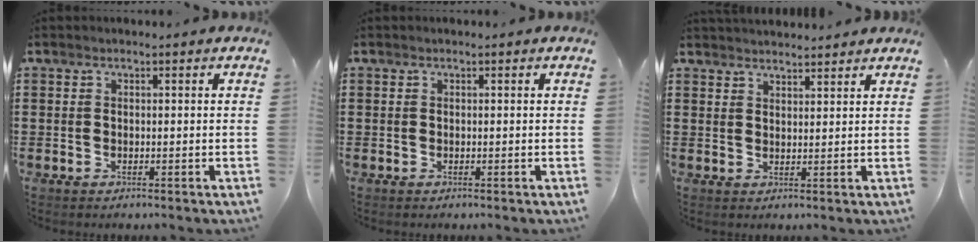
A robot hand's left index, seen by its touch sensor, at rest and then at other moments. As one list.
[{"total": 0.0}, {"total": 2.4, "force": [2.4, 0.1, -0.1], "torque": [-0.004, -0.004, 0.048]}]